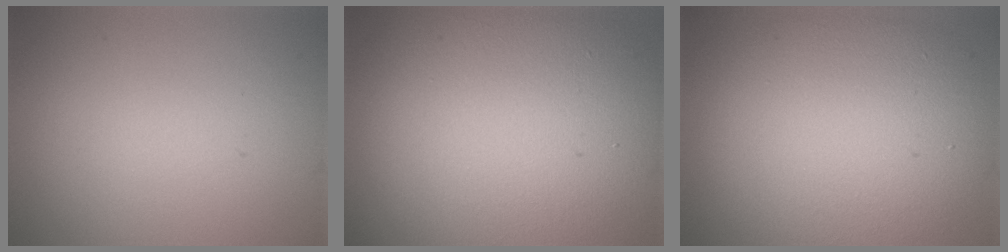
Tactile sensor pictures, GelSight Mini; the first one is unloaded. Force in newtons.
{"total": 17.8, "press": 17.7, "slide": 1.7}
{"total": 11.9, "press": 11.9, "slide": 0.7}